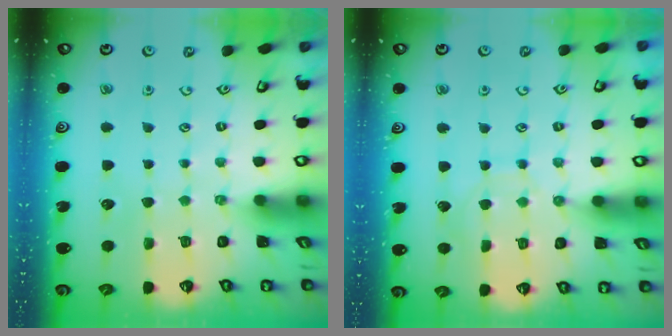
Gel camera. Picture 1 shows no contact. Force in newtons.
{"total": 4.6, "press": 4.6, "slide": 0.4}